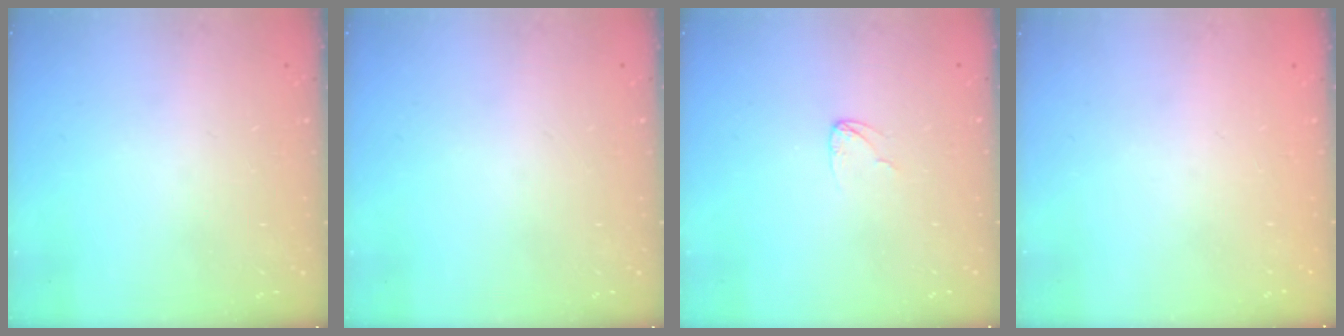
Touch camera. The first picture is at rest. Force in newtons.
{"total": 0.0}
{"total": 2.3, "press": 2.3, "slide": 0.1}
{"total": 0.0}